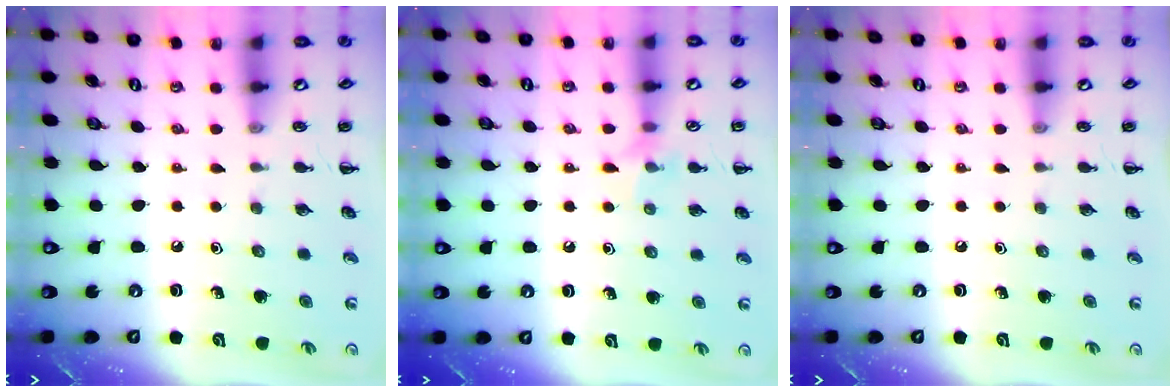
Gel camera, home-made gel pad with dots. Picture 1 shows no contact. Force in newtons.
{"total": 7.0, "press": 6.8, "slide": 1.7}
{"total": 0.0}